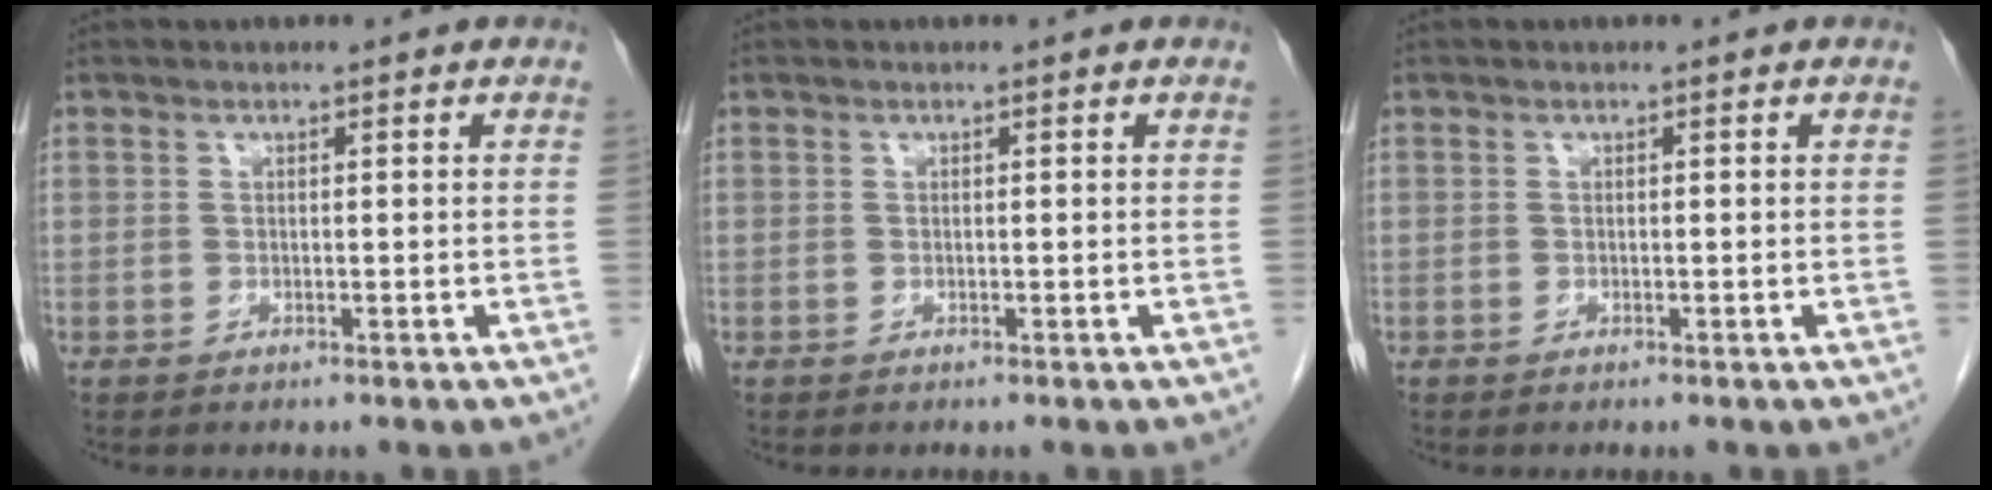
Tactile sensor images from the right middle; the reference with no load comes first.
{"total": 0.0}
{"total": 0.0}